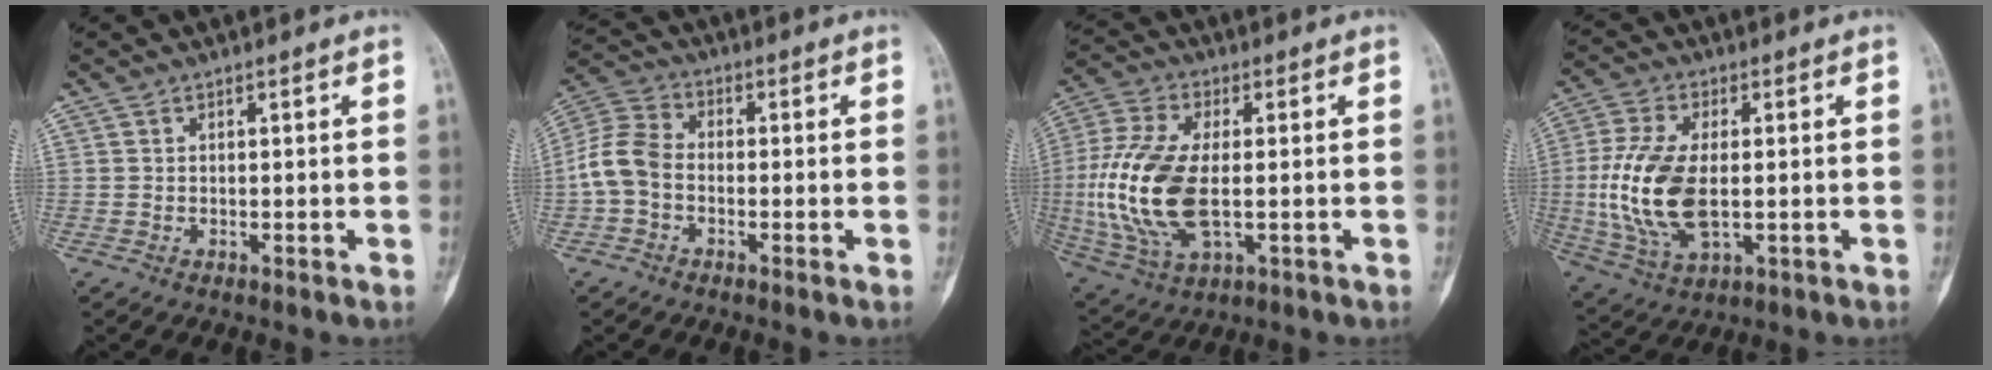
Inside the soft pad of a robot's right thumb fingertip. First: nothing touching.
{"total": 7.7, "force": [-1.6, 5.5, 5.1], "torque": [-0.104, 0.023, -0.046]}
{"total": 18.3, "force": [-1.4, 9.1, 15.8], "torque": [-0.359, -0.005, -0.018]}
{"total": 15.4, "force": [-0.7, 8.1, 13.1], "torque": [-0.285, -0.007, -0.008]}